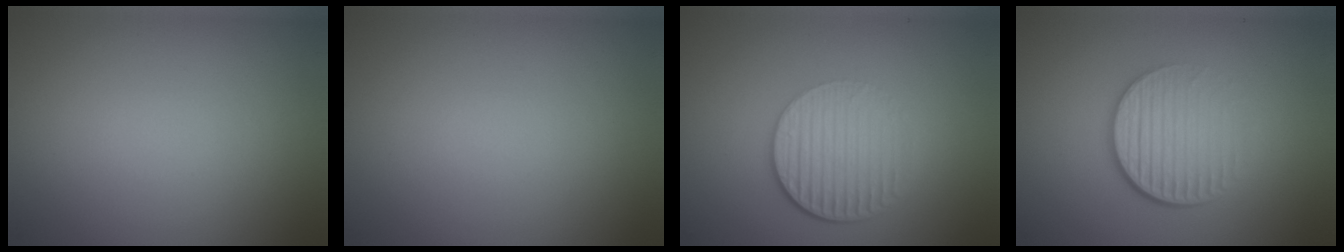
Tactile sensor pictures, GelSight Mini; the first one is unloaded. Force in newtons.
{"total": 0.0}
{"total": 4.4, "press": 2.8, "slide": 3.4}
{"total": 4.4, "press": 2.7, "slide": 3.5}